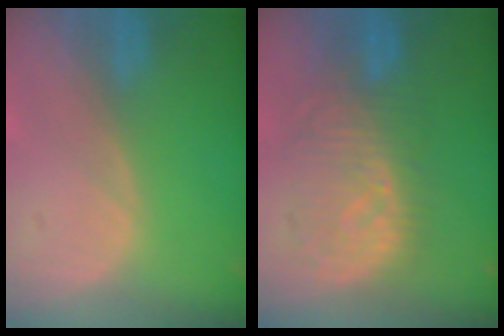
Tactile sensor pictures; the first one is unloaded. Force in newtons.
{"total": 9.2, "press": 8.9, "slide": 2.4}